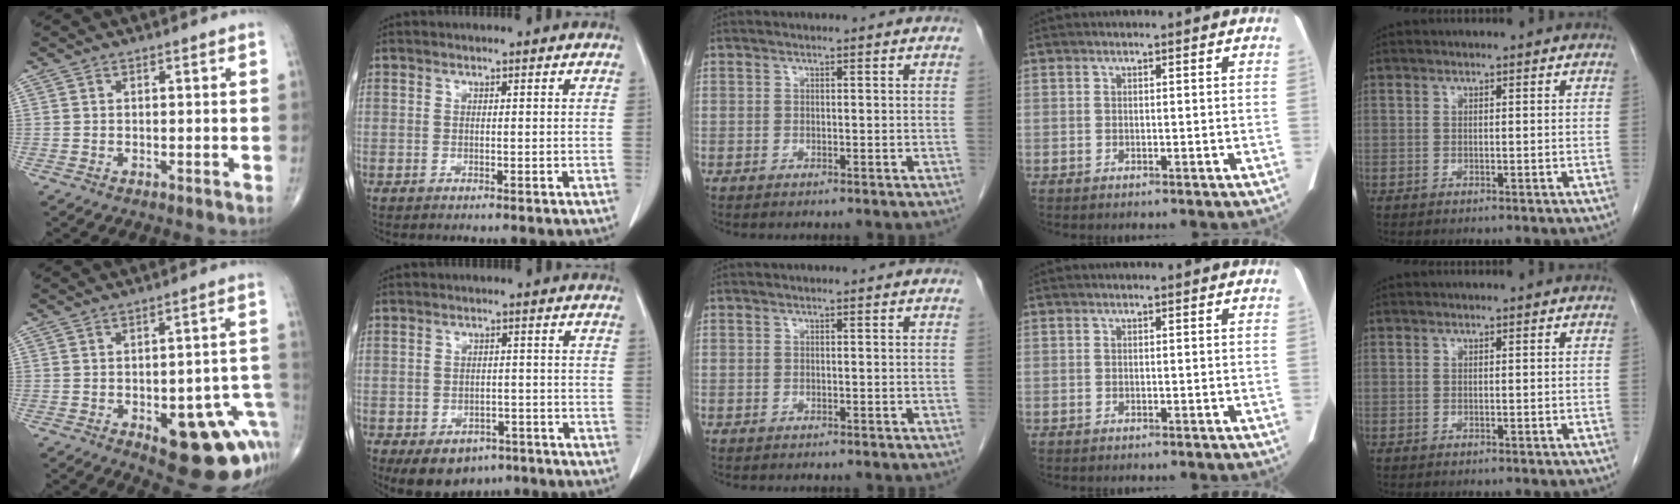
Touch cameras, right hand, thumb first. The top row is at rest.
{"thumb": {"total": 18.7, "force": [-6.5, 8.0, 15.5], "torque": [-0.120, 0.039, -0.059]}, "index": {"total": 7.6, "force": [-4.6, 5.2, 2.9], "torque": [-0.040, 0.008, -0.057]}}